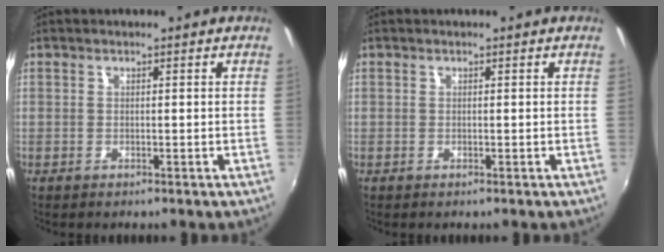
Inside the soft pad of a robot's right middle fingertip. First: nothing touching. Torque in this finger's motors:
{"motor_torque": [0.45, -0.41, 0.05, 0.00]}